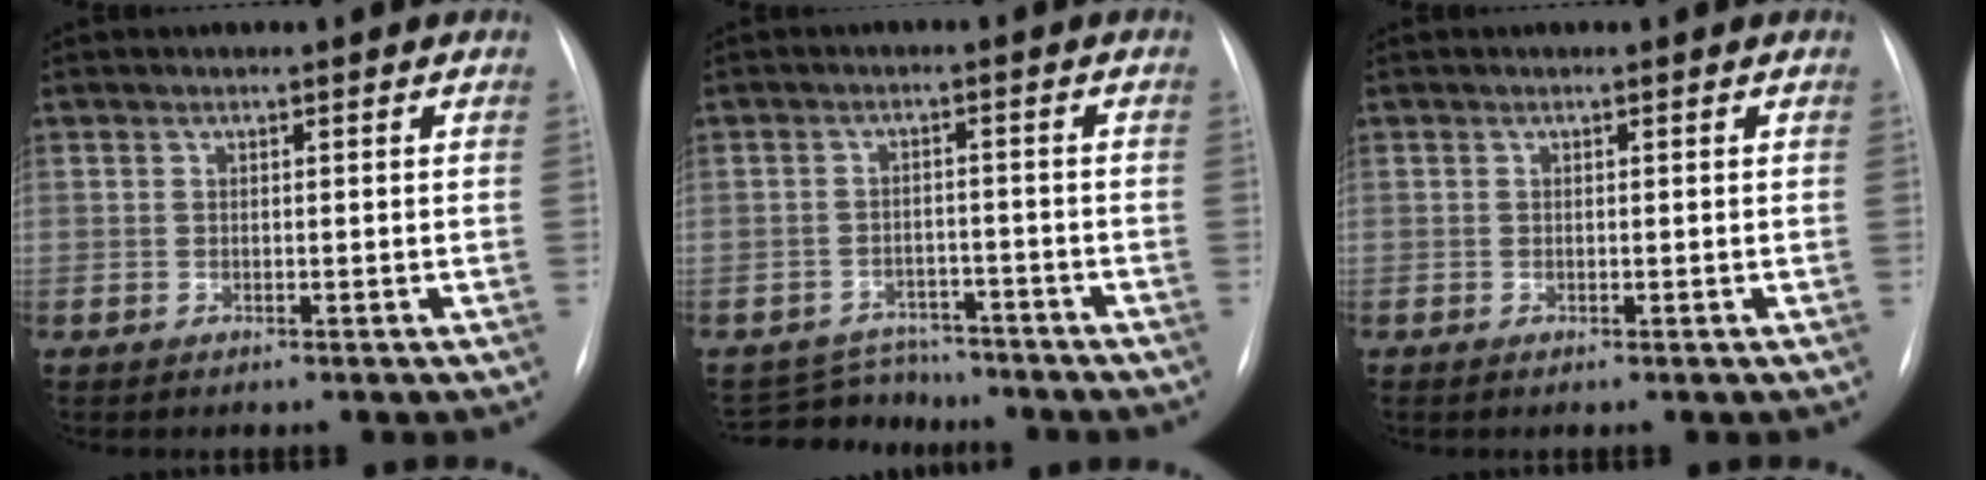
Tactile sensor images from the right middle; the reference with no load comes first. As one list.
[{"total": 6.9, "force": [-6.3, 2.7, -0.6], "torque": [0.013, 0.016, -0.093]}, {"total": 0.0}]